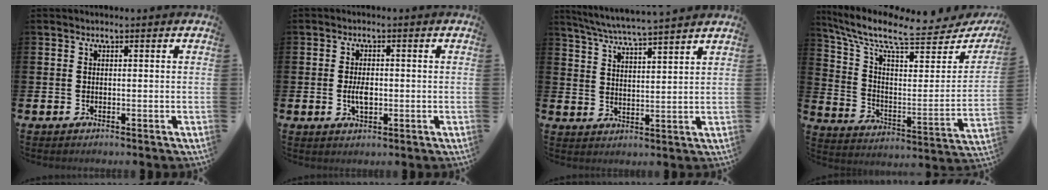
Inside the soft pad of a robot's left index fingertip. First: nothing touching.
{"total": 3.0, "force": [-0.2, 1.6, 2.5], "torque": [-0.037, -0.001, -0.006]}
{"total": 6.1, "force": [5.8, -0.4, 1.6], "torque": [-0.053, -0.035, 0.103]}
{"total": 9.0, "force": [7.2, 2.6, 4.8], "torque": [-0.105, -0.064, 0.114]}